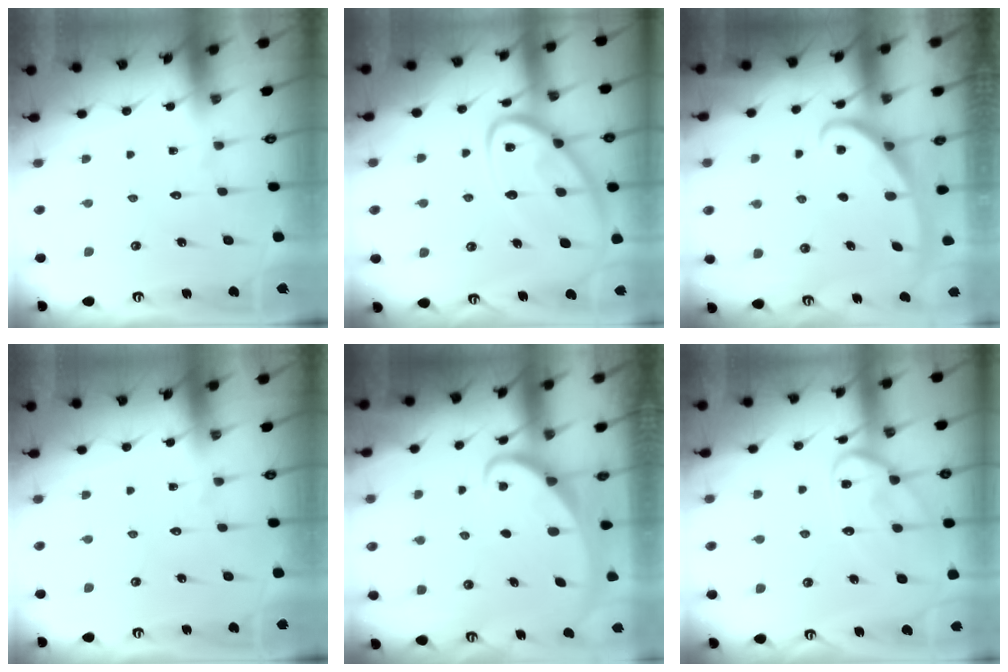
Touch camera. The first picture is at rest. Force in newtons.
{"total": 14.2, "press": 14.1, "slide": 1.0}
{"total": 2.8, "press": 2.8, "slide": 0.4}
{"total": 0.0}
{"total": 2.1, "press": 2.1, "slide": 0.2}
{"total": 12.8, "press": 12.8, "slide": 0.8}